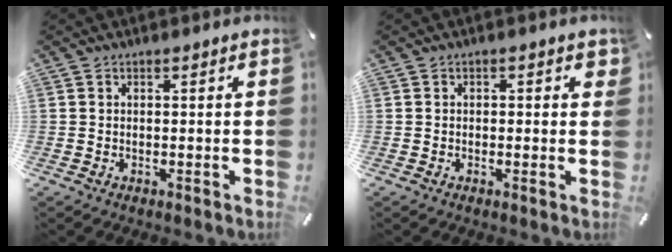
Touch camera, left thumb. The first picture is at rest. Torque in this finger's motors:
{"motor_torque": [0.08, -0.27, 0.02, 0.12, -0.01]}